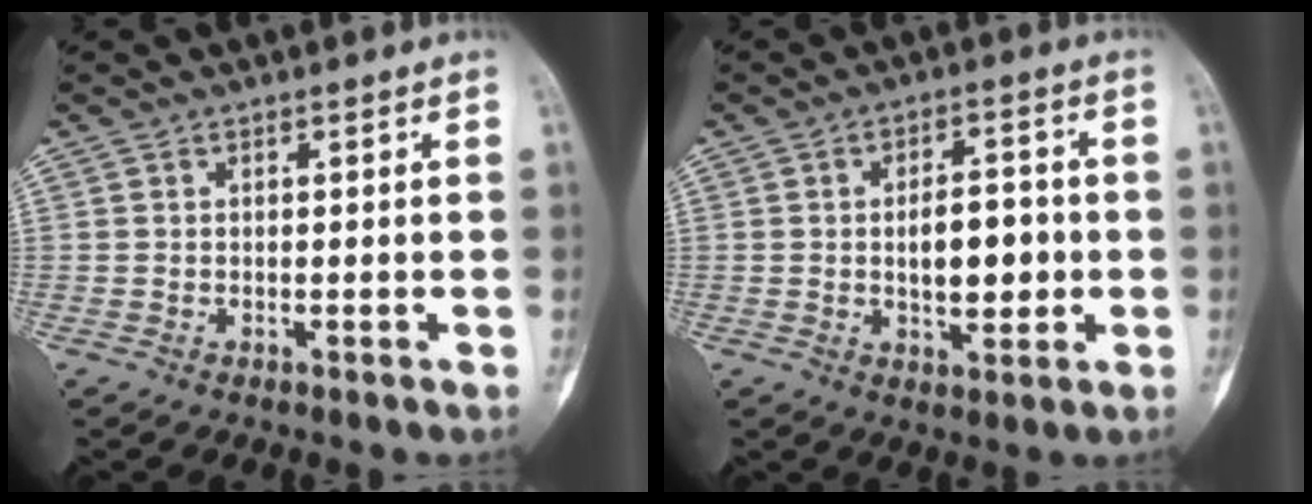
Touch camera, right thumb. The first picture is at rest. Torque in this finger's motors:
{"motor_torque": [-0.17, 0.54, 0.06, -0.03, 0.18]}